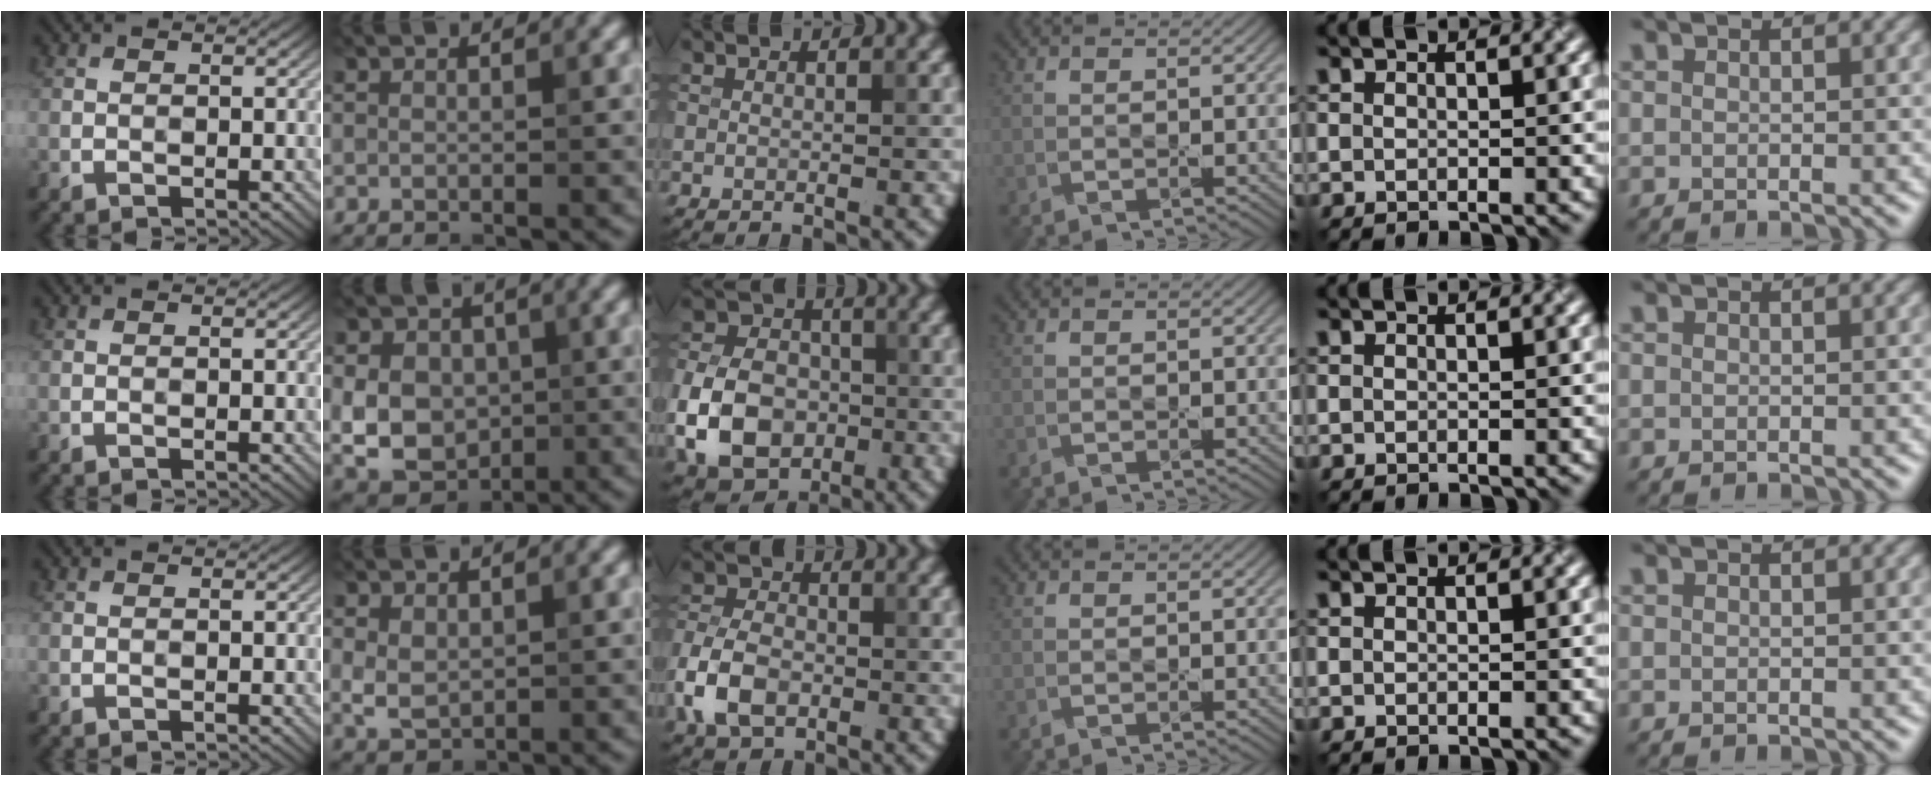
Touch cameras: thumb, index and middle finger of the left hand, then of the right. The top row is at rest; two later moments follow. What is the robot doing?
{"motion": "press", "object": "small bumper sticker"}